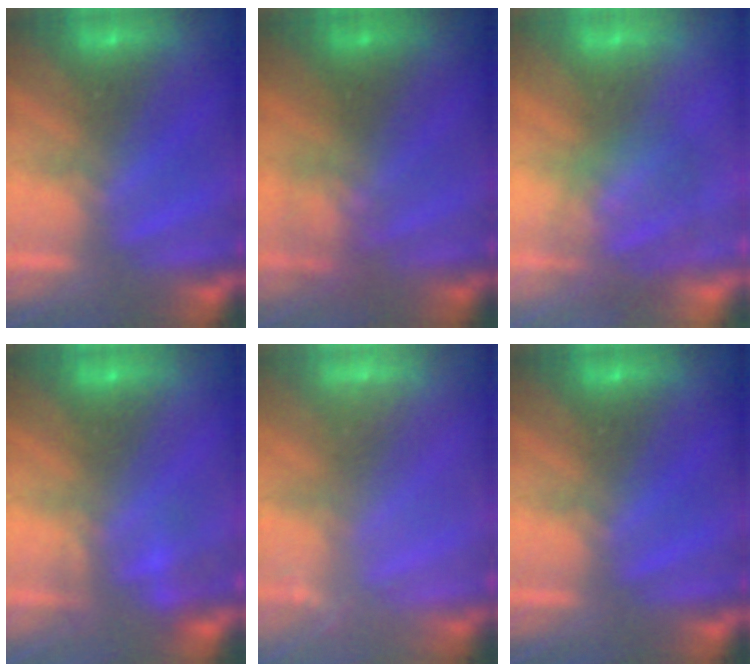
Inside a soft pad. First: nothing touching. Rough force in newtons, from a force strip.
{"total": 2.6}
{"total": 3.9}
{"total": 2.2}
{"total": 2.6}
{"total": 0.0}